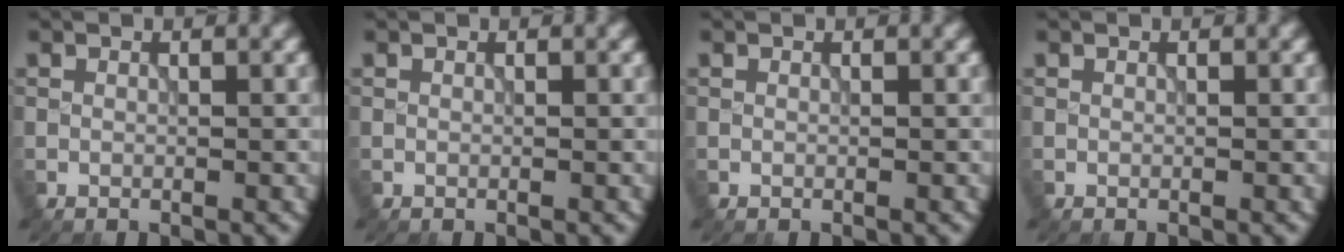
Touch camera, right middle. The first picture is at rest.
{"total": 0.0}
{"total": 0.0}
{"total": 0.0}